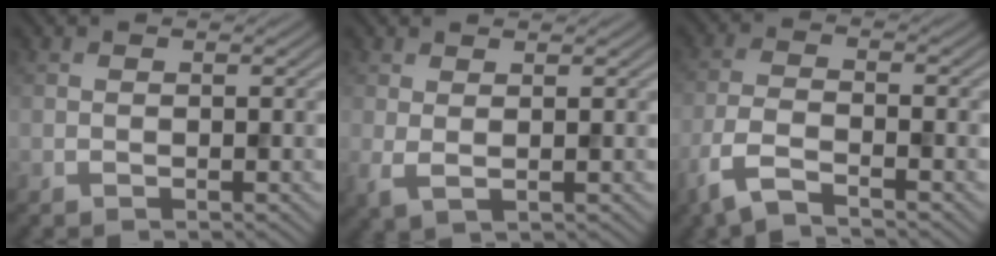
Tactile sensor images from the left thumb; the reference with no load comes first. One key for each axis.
{"total": 2.2, "fx": 0.9, "fy": 0.6, "fz": 1.9, "tx": -0.045, "ty": -0.003, "tz": 0.018}
{"total": 5.6, "fx": -3.9, "fy": 1.5, "fz": 3.7, "tx": -0.089, "ty": -0.010, "tz": -0.092}